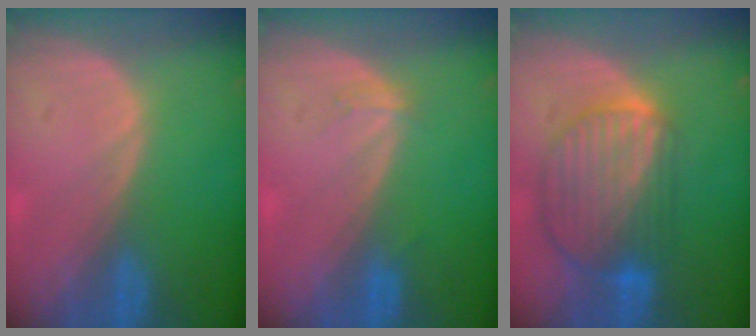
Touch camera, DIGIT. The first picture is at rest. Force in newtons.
{"total": 1.1, "press": 1.1, "slide": 0.1}
{"total": 9.9, "press": 8.4, "slide": 5.2}